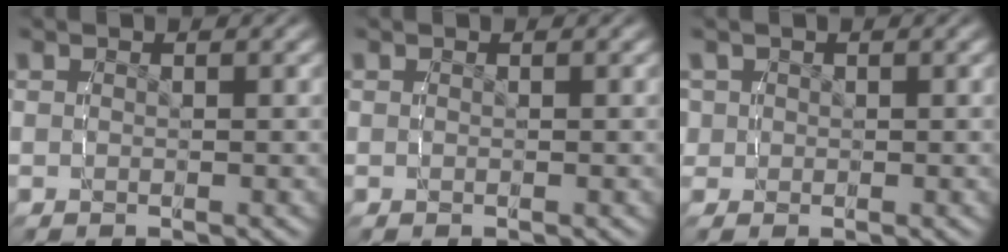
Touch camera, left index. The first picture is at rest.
{"total": 0.0}
{"total": 2.1, "force": [0.4, 2.0, 0.4], "torque": [-0.023, -0.002, 0.004]}